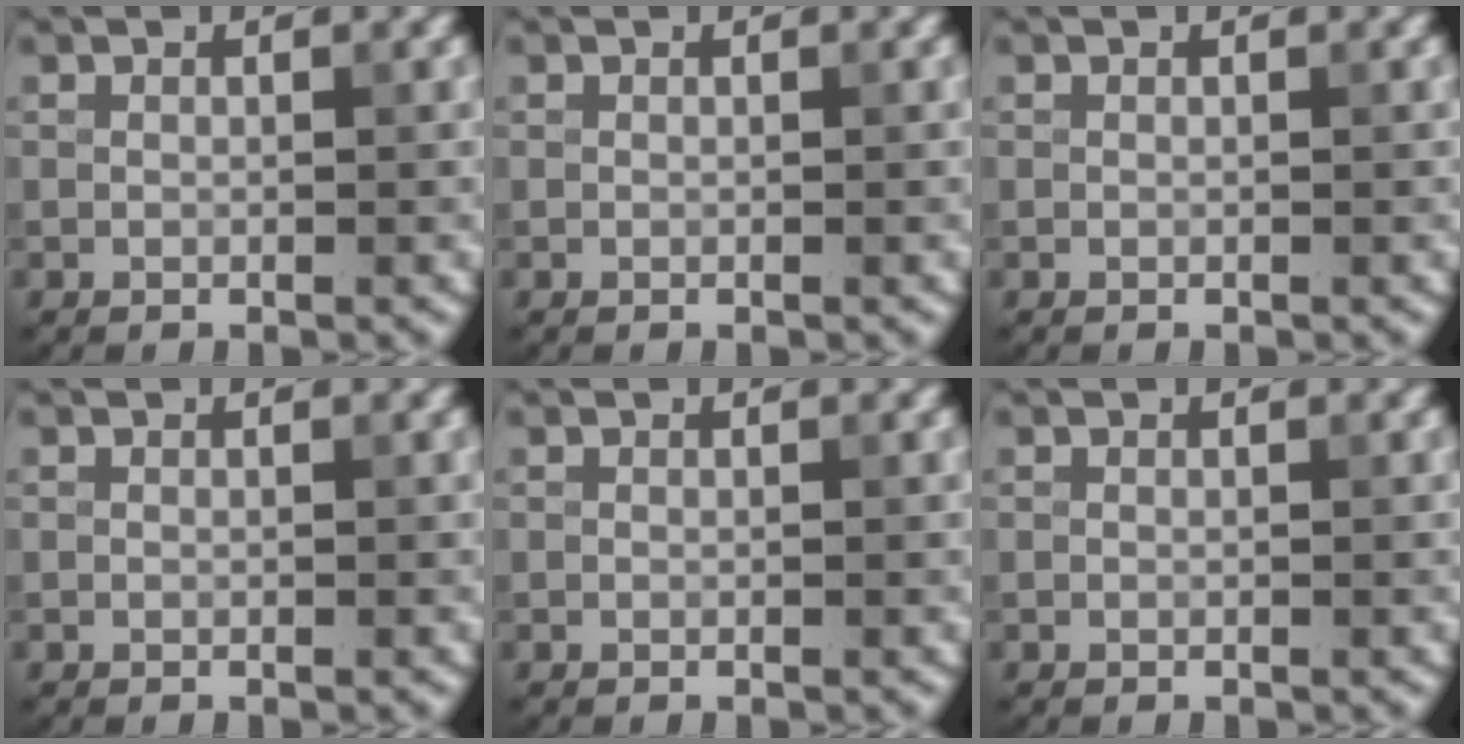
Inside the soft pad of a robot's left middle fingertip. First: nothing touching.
{"total": 0.0}
{"total": 0.0}
{"total": 0.0}
{"total": 0.0}
{"total": 0.0}